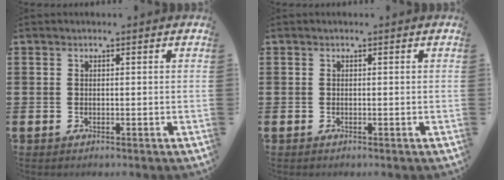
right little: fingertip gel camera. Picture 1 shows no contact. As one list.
[{"total": 0.0}]